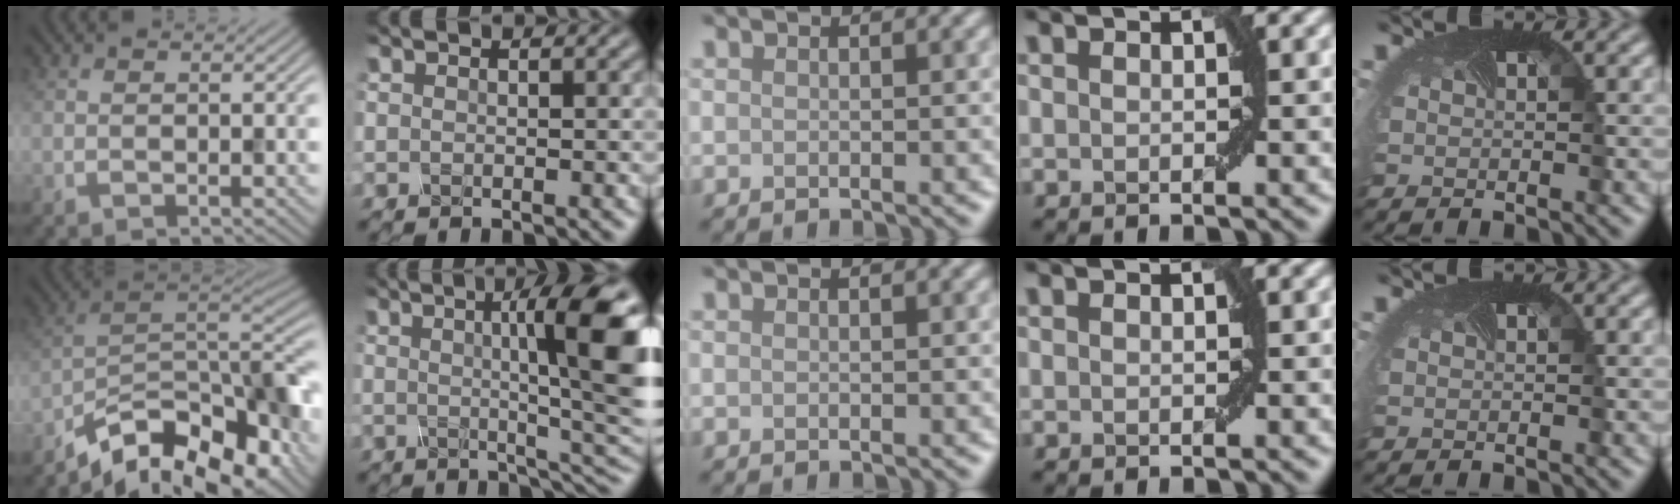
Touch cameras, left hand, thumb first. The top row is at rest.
{"thumb": {"total": 14.1, "force": [-9.5, 5.6, 8.8], "torque": [-0.146, -0.005, -0.167]}, "index": {"total": 11.0, "force": [1.5, 2.3, 10.7], "torque": [-0.121, 0.001, 0.027]}}